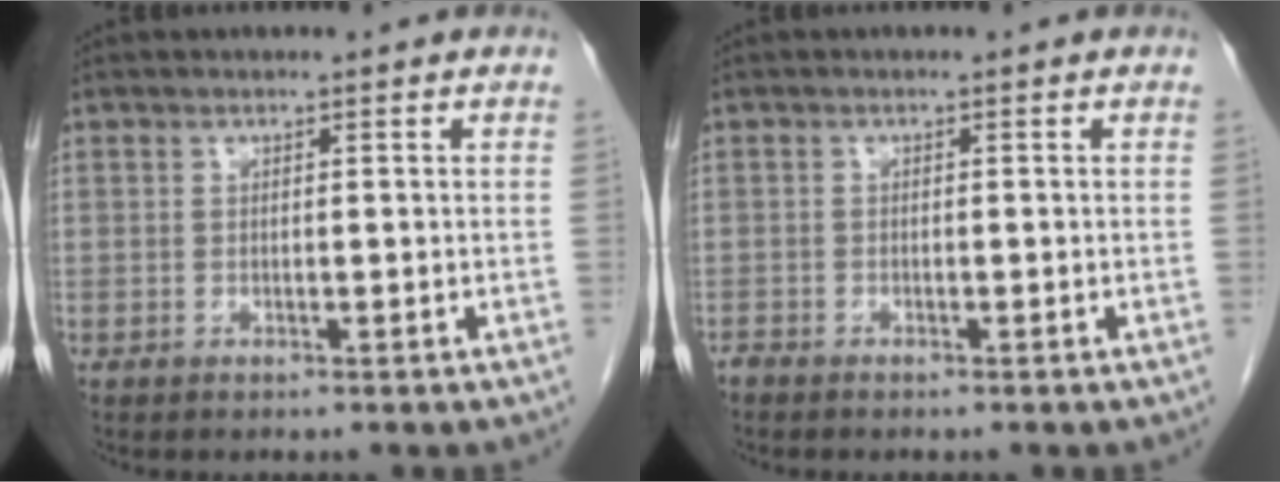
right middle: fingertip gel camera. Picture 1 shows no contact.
{"total": 0.7, "force": [-0.7, 0.1, 0.1], "torque": [-0.009, -0.002, -0.015]}